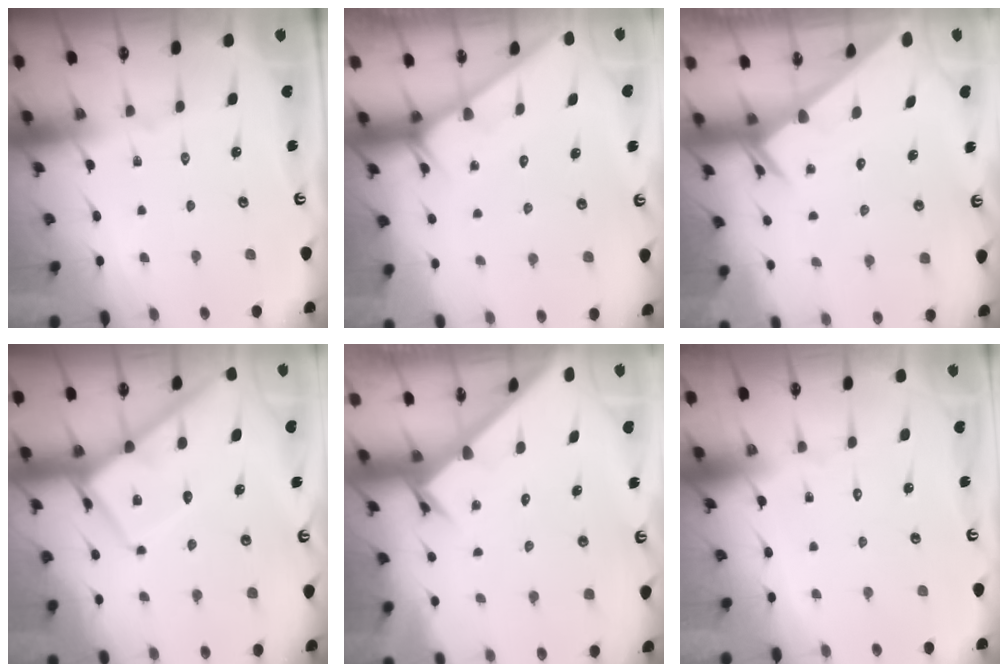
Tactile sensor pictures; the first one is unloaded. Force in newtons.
{"total": 2.2, "press": 2.2, "slide": 0.2}
{"total": 2.3, "press": 2.3, "slide": 0.1}
{"total": 7.4, "press": 7.4, "slide": 0.8}
{"total": 2.5, "press": 2.5, "slide": 0.2}
{"total": 1.6, "press": 1.6, "slide": 0.1}